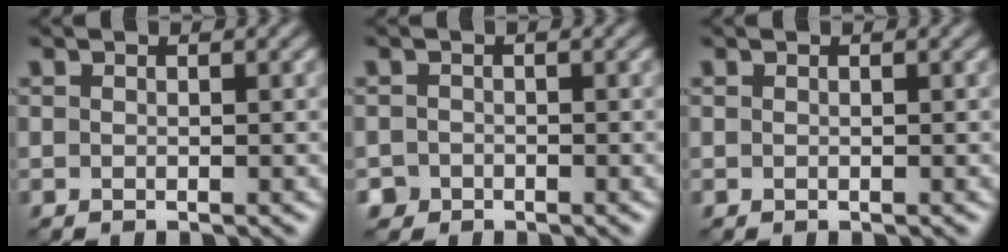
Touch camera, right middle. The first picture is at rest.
{"total": 1.4, "force": [-0.9, 1.0, 0.0], "torque": [0.005, 0.005, -0.016]}
{"total": 0.0}